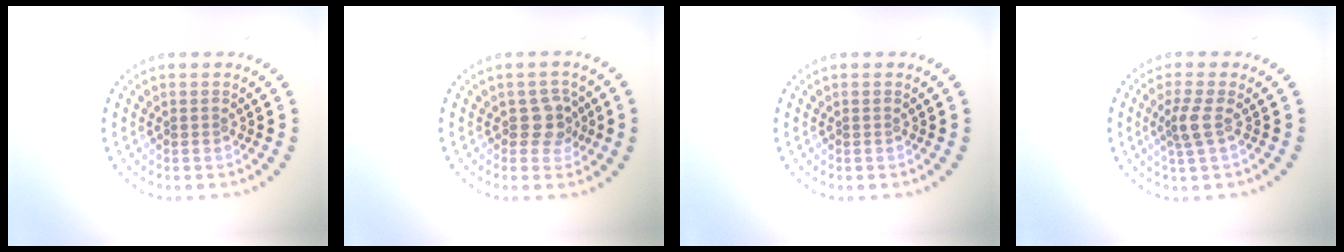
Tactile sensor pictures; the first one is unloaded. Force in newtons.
{"total": 2.3, "press": 2.1, "slide": 0.9}
{"total": 0.0}
{"total": 2.0, "press": 1.6, "slide": 1.2}